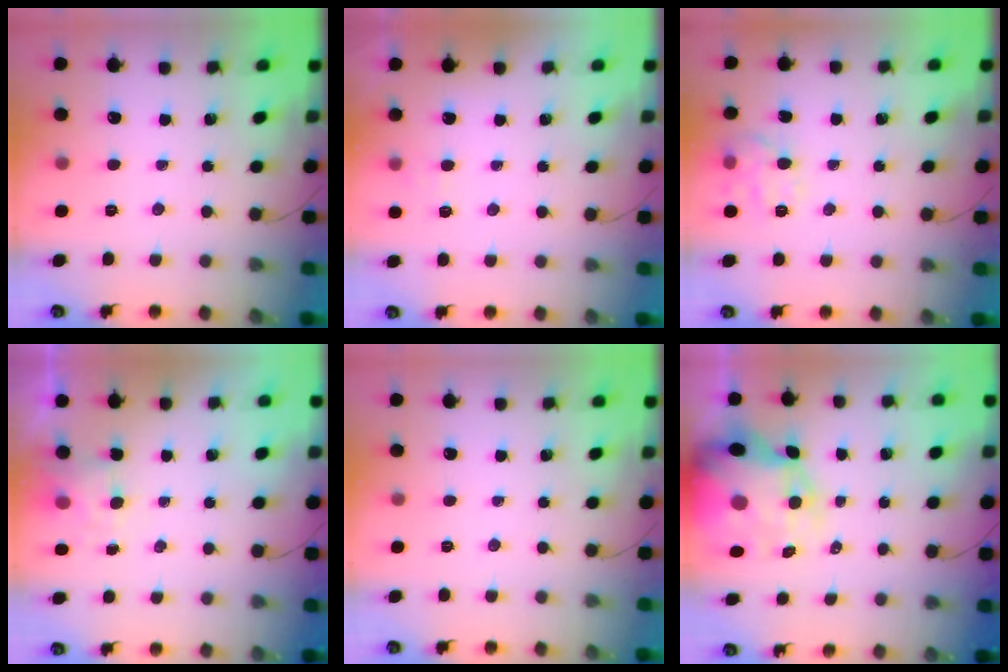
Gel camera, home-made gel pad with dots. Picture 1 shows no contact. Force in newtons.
{"total": 6.2, "press": 6.0, "slide": 1.7}
{"total": 10.7, "press": 10.7, "slide": 0.6}
{"total": 4.0, "press": 3.8, "slide": 1.2}
{"total": 0.0}
{"total": 13.6, "press": 13.1, "slide": 3.9}